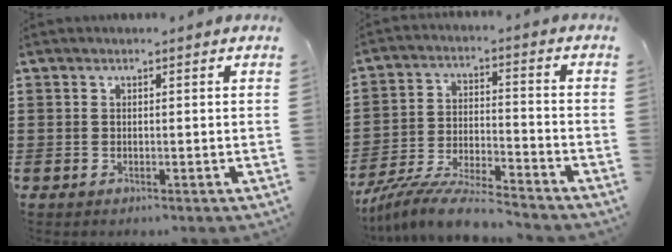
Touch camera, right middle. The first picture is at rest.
{"total": 9.2, "force": [-8.5, 0.5, 3.3], "torque": [-0.070, 0.008, -0.169]}